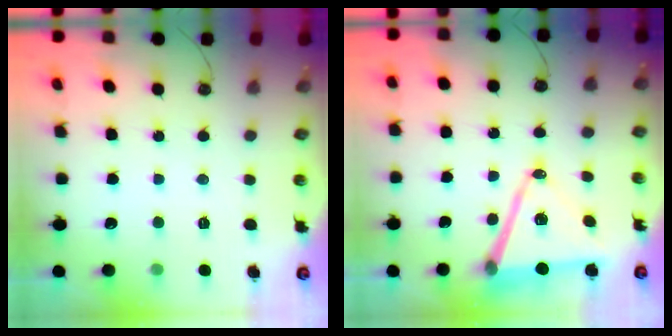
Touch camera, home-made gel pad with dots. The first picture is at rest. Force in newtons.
{"total": 14.4, "press": 13.8, "slide": 4.0}